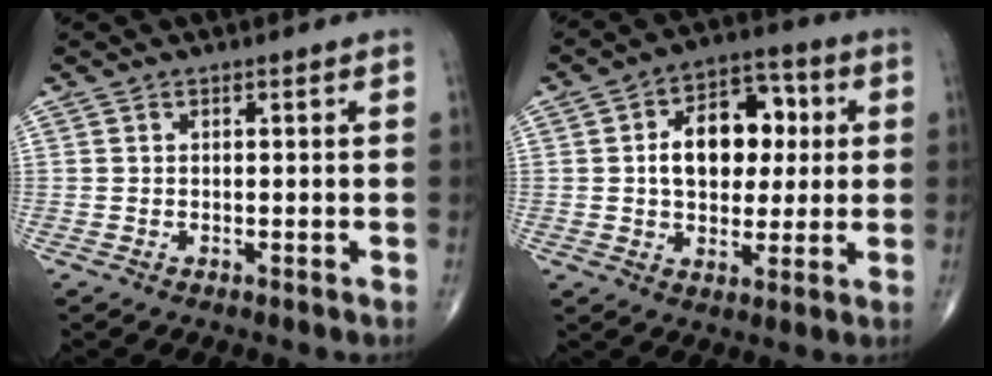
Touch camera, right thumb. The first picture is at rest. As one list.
[{"total": 13.9, "force": [1.9, 9.3, 10.2], "torque": [-0.112, 0.019, 0.024]}]